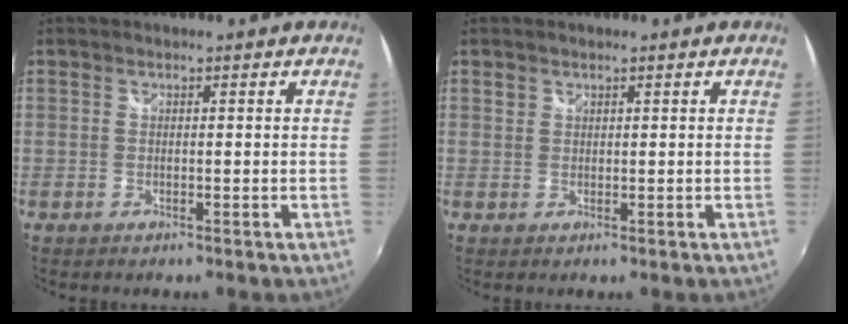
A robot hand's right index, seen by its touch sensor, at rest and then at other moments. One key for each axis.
{"total": 0.8, "fx": 0.3, "fy": 0.7, "fz": 0.1, "tx": 0.000, "ty": 0.004, "tz": 0.003}